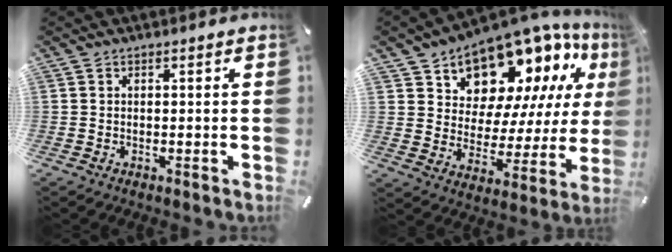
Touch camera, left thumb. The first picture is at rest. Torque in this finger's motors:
{"motor_torque": [1.43, 1.40, 1.75, -1.02, 0.33]}